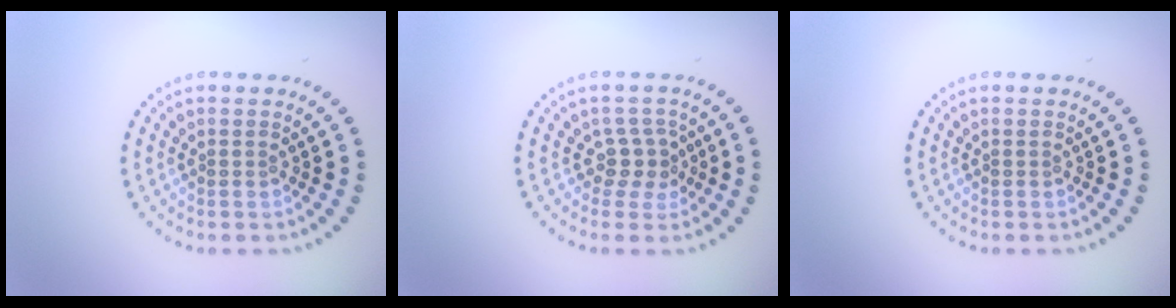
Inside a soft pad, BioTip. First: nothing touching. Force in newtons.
{"total": 2.5, "press": 1.9, "slide": 1.5}
{"total": 0.0}